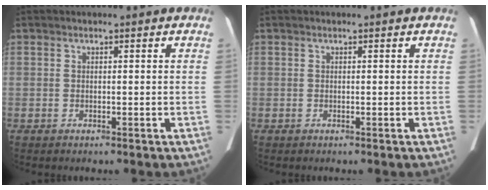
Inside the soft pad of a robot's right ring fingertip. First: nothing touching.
{"total": 0.0}